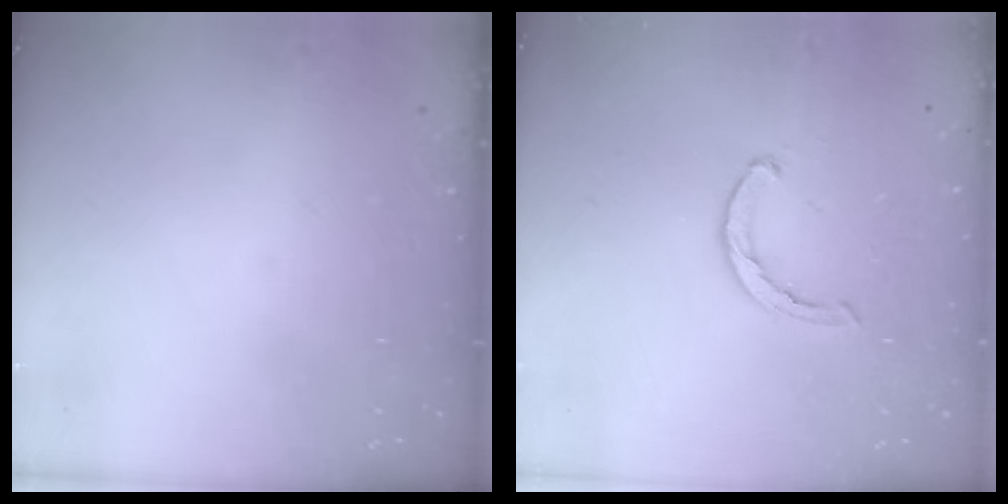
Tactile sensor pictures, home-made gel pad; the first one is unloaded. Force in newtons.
{"total": 2.7, "press": 2.7, "slide": 0.4}